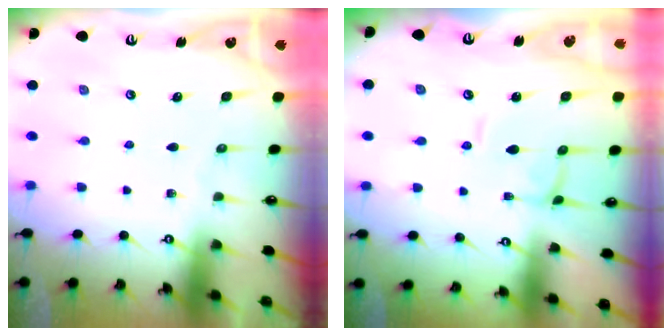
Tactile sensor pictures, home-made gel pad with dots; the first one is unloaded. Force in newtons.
{"total": 2.2, "press": 2.2, "slide": 0.1}